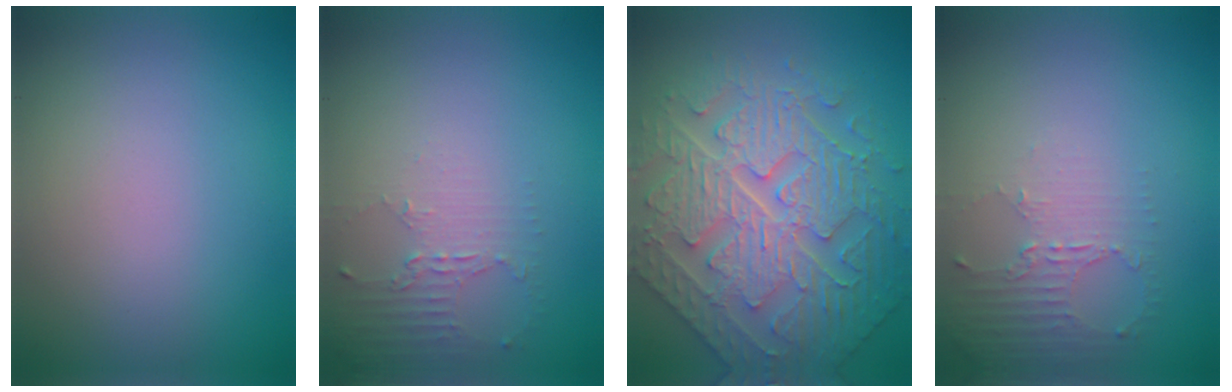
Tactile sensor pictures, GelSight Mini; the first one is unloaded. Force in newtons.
{"total": 2.2, "press": 1.6, "slide": 1.5}
{"total": 7.2, "press": 6.2, "slide": 3.7}
{"total": 2.3, "press": 1.8, "slide": 1.6}